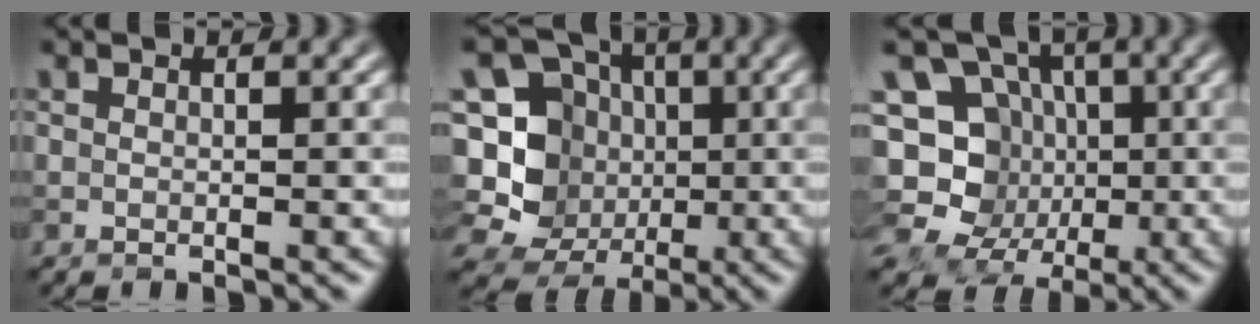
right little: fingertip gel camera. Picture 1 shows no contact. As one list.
[{"total": 11.8, "force": [-1.5, 10.9, 4.2], "torque": [-0.117, 0.026, -0.038]}, {"total": 10.9, "force": [-2.8, 9.6, 4.4], "torque": [-0.093, 0.010, -0.072]}]